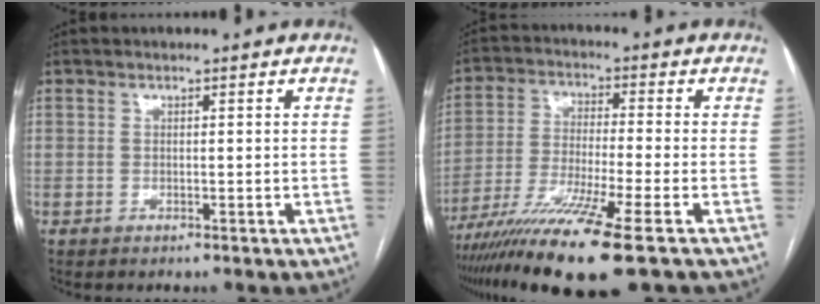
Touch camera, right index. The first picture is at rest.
{"total": 14.3, "force": [-9.4, -0.9, 10.7], "torque": [-0.215, -0.041, -0.167]}